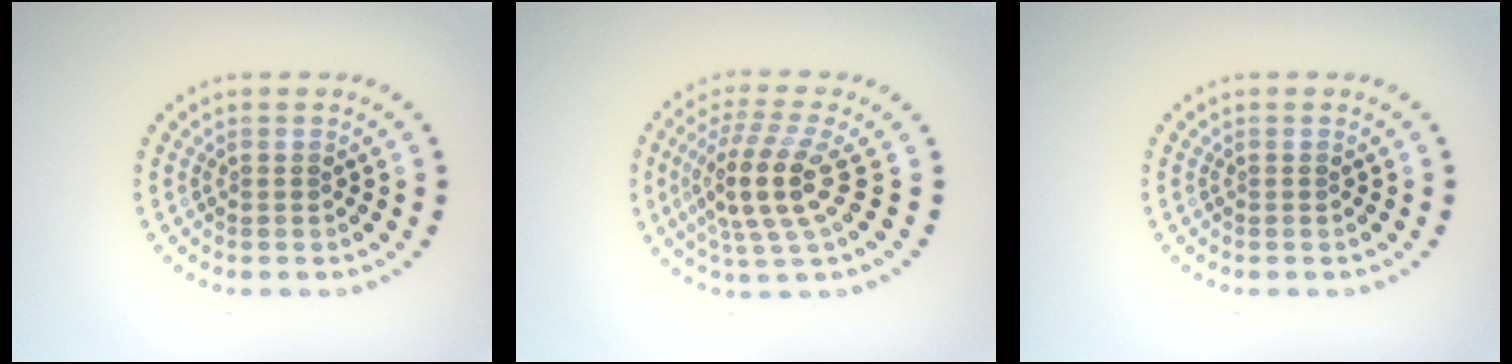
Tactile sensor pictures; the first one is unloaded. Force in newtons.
{"total": 4.7, "press": 3.8, "slide": 2.6}
{"total": 0.0}